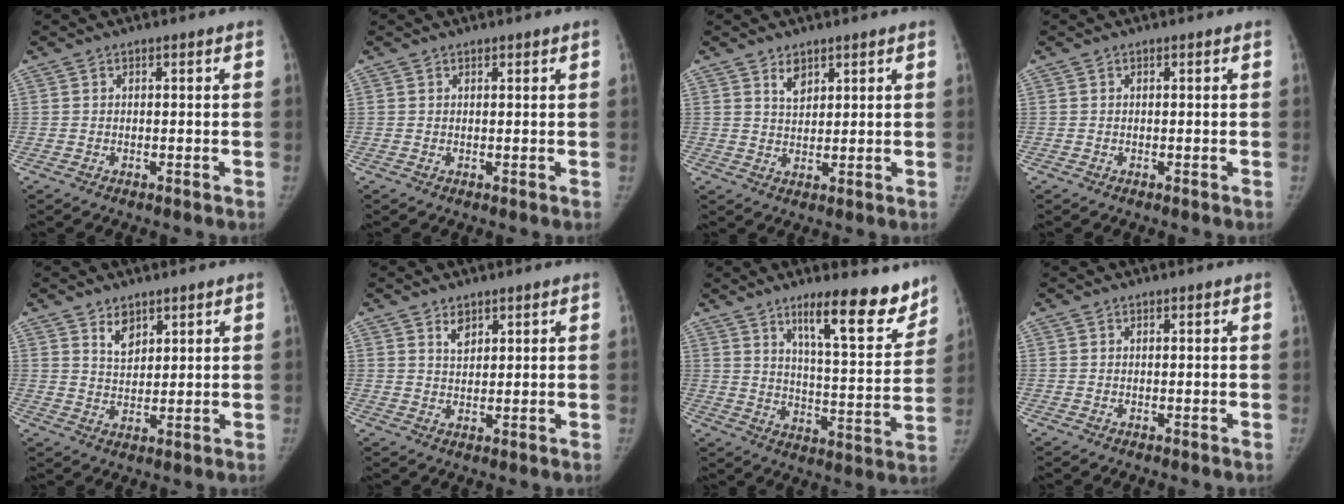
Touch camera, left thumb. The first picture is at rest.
{"total": 0.6, "force": [0.5, 0.1, 0.4], "torque": [-0.003, -0.002, 0.007]}
{"total": 3.2, "force": [2.1, 1.8, 1.6], "torque": [-0.013, -0.017, 0.041]}
{"total": 0.0}
{"total": 4.1, "force": [2.7, 2.4, 1.9], "torque": [-0.014, -0.023, 0.052]}
{"total": 2.6, "force": [1.8, 1.5, 1.3], "torque": [-0.010, -0.014, 0.035]}
{"total": 16.9, "force": [11.6, 4.3, 11.5], "torque": [-0.118, -0.077, 0.176]}
{"total": 0.0}